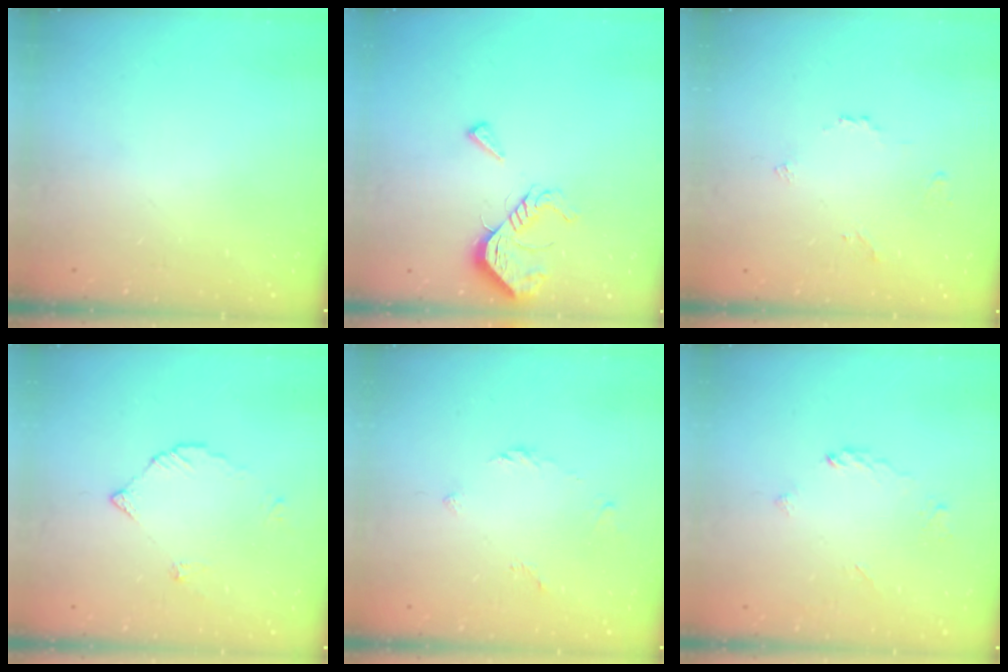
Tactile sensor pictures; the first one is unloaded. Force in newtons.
{"total": 10.7, "press": 10.7, "slide": 0.8}
{"total": 3.0, "press": 3.0, "slide": 0.7}
{"total": 2.9, "press": 2.9, "slide": 0.1}
{"total": 2.8, "press": 2.7, "slide": 0.7}
{"total": 2.7, "press": 2.7, "slide": 0.2}